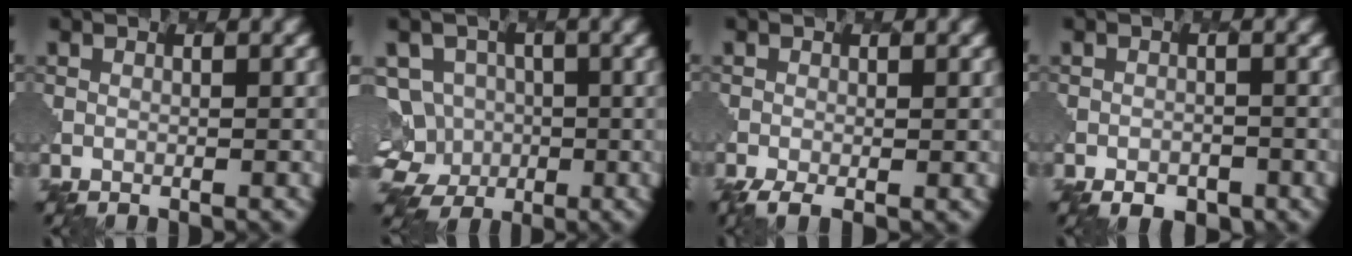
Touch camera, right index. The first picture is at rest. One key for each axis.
{"total": 6.6, "fx": -1.5, "fy": 6.3, "fz": 1.6, "tx": -0.026, "ty": 0.011, "tz": -0.047}
{"total": 2.9, "fx": -1.4, "fy": 1.0, "fz": 2.3, "tx": -0.039, "ty": -0.002, "tz": -0.022}
{"total": 2.2, "fx": -1.6, "fy": 1.3, "fz": 0.8, "tx": -0.012, "ty": -0.001, "tz": -0.023}